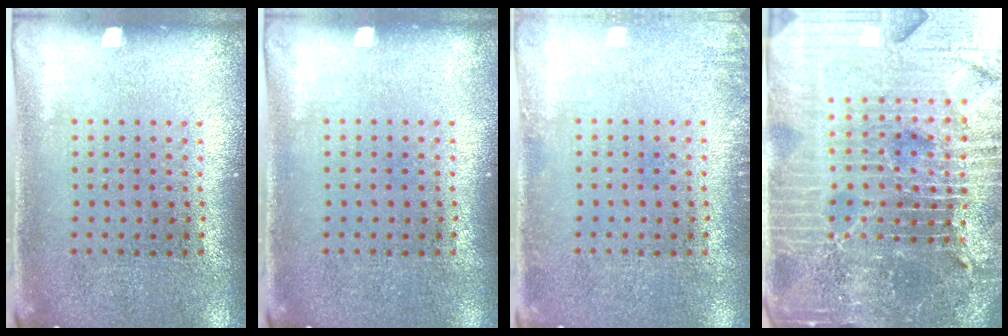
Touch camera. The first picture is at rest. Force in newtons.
{"total": 0.0}
{"total": 1.1, "press": 1.1, "slide": 0.2}
{"total": 6.9, "press": 6.0, "slide": 3.4}